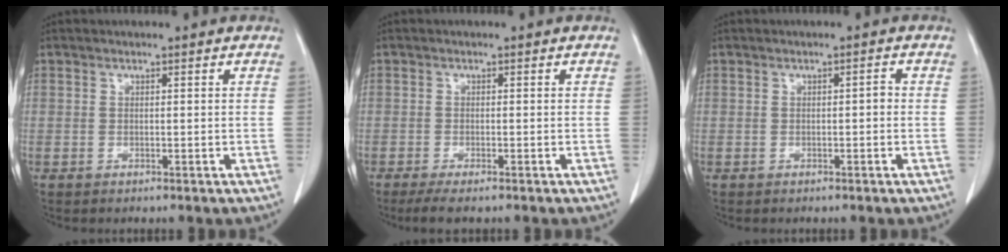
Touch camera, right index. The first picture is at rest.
{"total": 3.8, "force": [-2.9, 0.6, 2.4], "torque": [-0.039, -0.009, -0.044]}
{"total": 0.9, "force": [-0.2, 0.3, 0.8], "torque": [-0.012, 0.003, -0.001]}